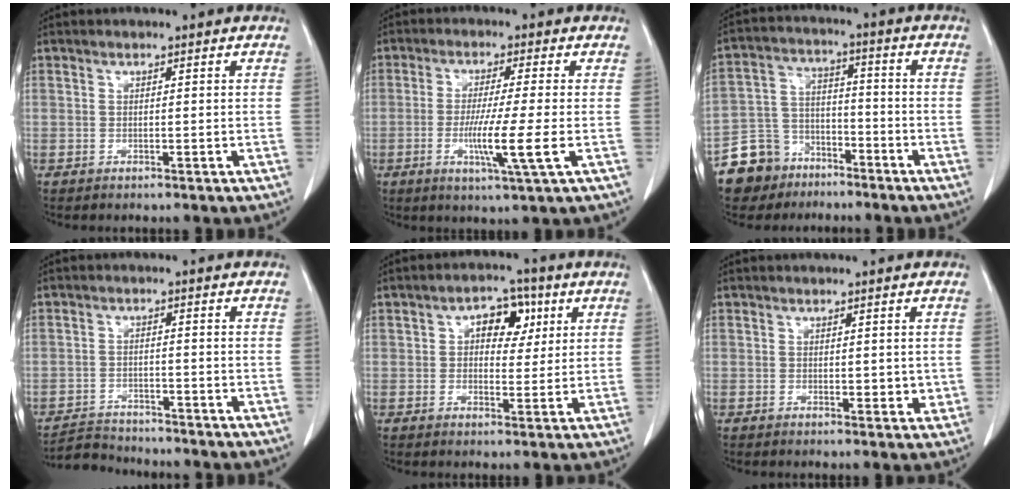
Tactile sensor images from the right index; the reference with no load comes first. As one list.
[{"total": 8.2, "force": [-2.0, -0.9, 7.8], "torque": [-0.145, -0.025, -0.039]}, {"total": 9.6, "force": [-6.9, 6.6, 1.3], "torque": [-0.038, 0.023, -0.127]}, {"total": 4.3, "force": [-4.3, 0.3, -0.4], "torque": [0.006, -0.011, -0.077]}, {"total": 6.3, "force": [2.0, 3.7, 4.7], "torque": [-0.062, 0.017, 0.028]}, {"total": 2.7, "force": [0.0, 1.4, 2.3], "torque": [-0.023, -0.003, -0.001]}]